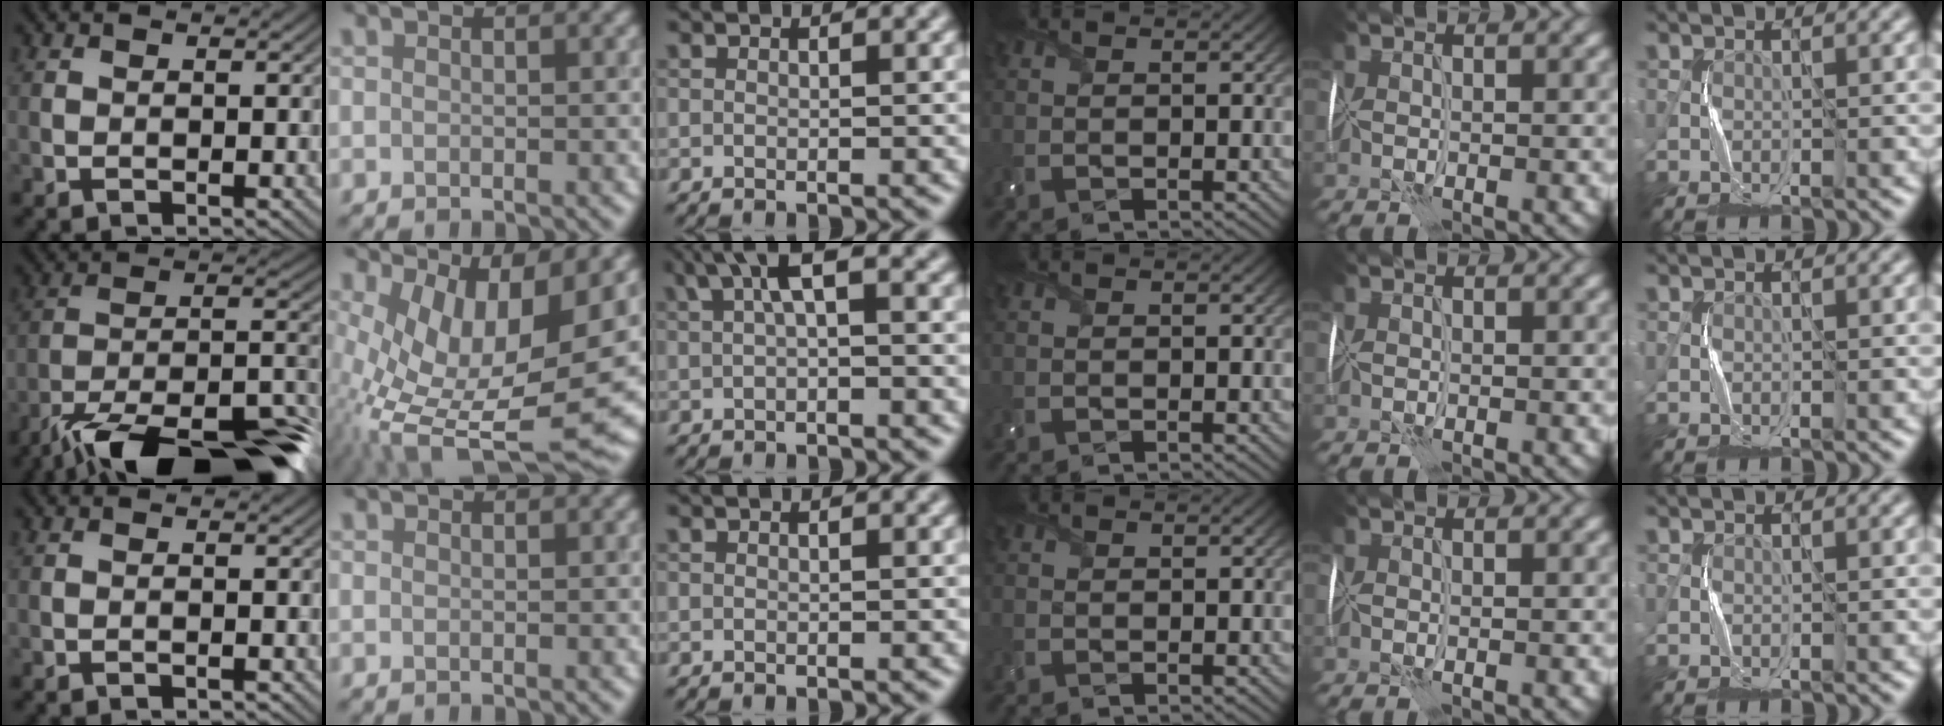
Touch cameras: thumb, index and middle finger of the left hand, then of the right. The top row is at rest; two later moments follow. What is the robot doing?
{"motion": "wrap", "object": "cellophane"}